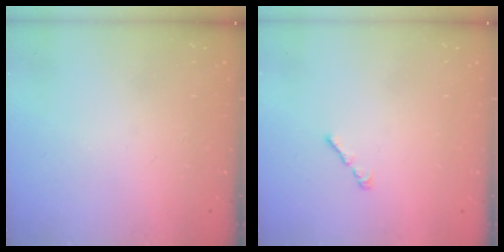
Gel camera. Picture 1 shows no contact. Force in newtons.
{"total": 1.1, "press": 0.9, "slide": 0.5}